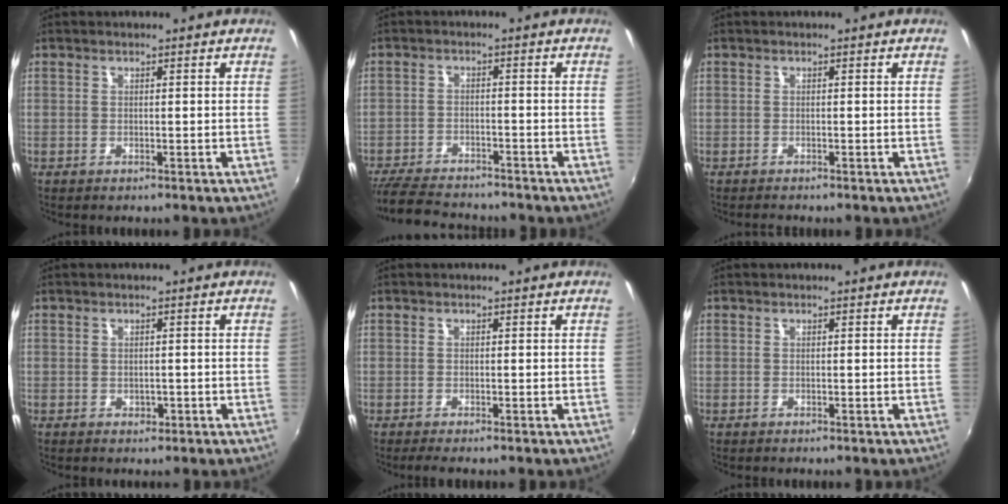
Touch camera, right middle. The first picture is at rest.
{"total": 10.7, "force": [-9.7, 2.6, 3.8], "torque": [-0.103, -0.010, -0.159]}
{"total": 0.8, "force": [-0.7, 0.1, 0.2], "torque": [-0.005, -0.006, -0.014]}
{"total": 1.0, "force": [-0.3, 0.9, 0.4], "torque": [-0.002, 0.000, -0.002]}
{"total": 0.8, "force": [-0.6, -0.1, 0.6], "torque": [-0.012, -0.003, -0.013]}
{"total": 0.0}